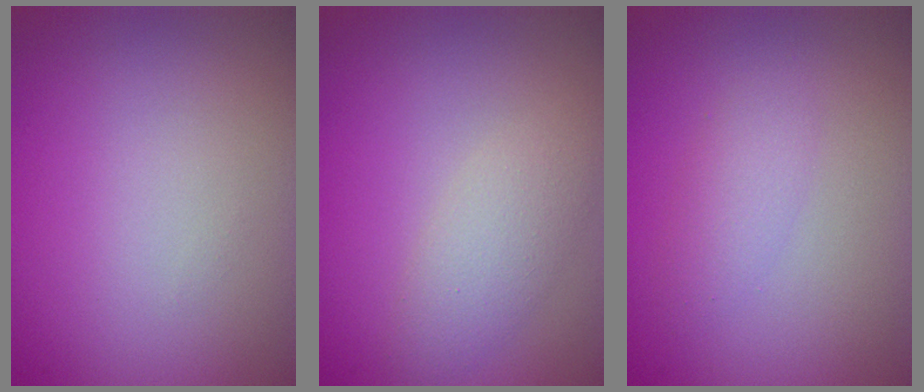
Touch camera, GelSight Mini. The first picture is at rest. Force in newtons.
{"total": 2.5, "press": 2.5, "slide": 0.1}
{"total": 1.7, "press": 1.7, "slide": 0.1}